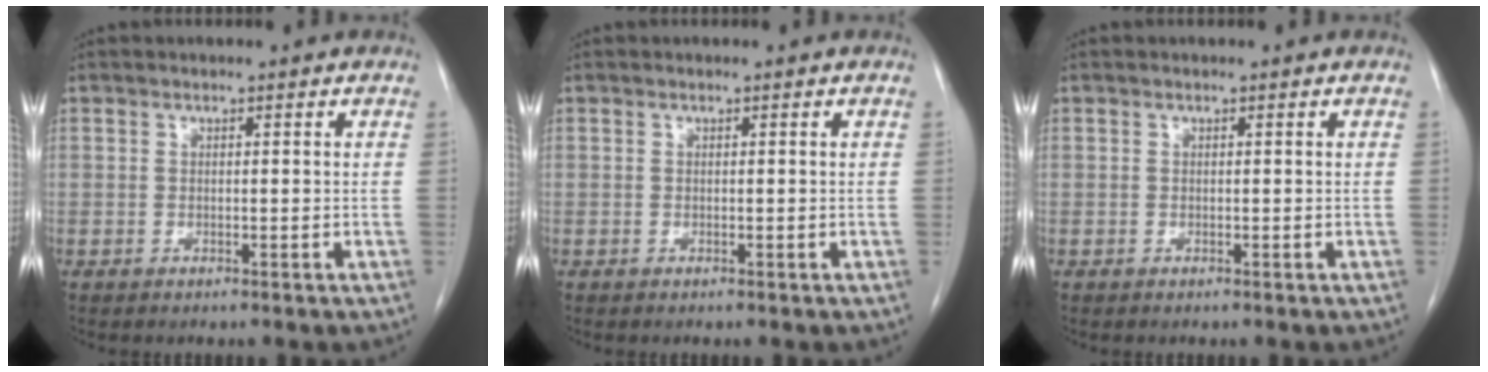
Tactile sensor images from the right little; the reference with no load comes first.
{"total": 0.0}
{"total": 0.0}